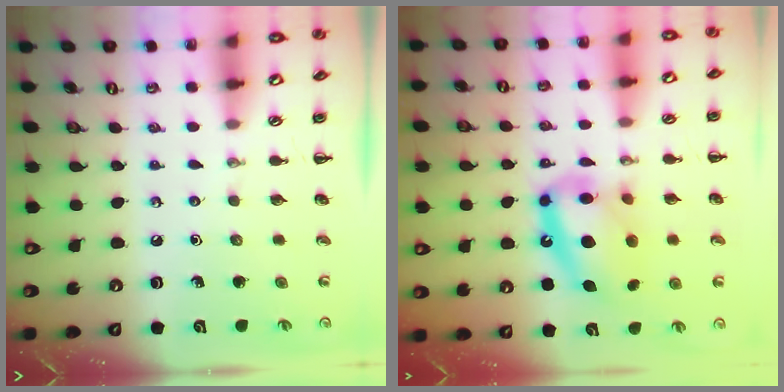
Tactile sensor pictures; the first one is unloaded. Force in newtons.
{"total": 15.5, "press": 14.8, "slide": 4.5}